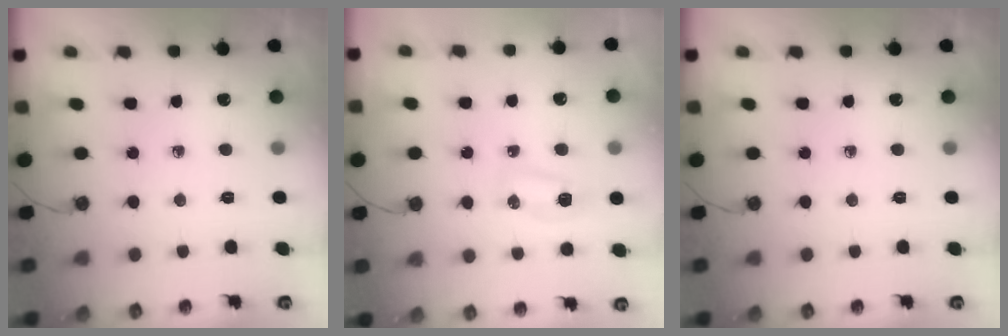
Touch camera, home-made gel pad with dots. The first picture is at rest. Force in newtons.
{"total": 5.1, "press": 5.1, "slide": 0.6}
{"total": 0.0}